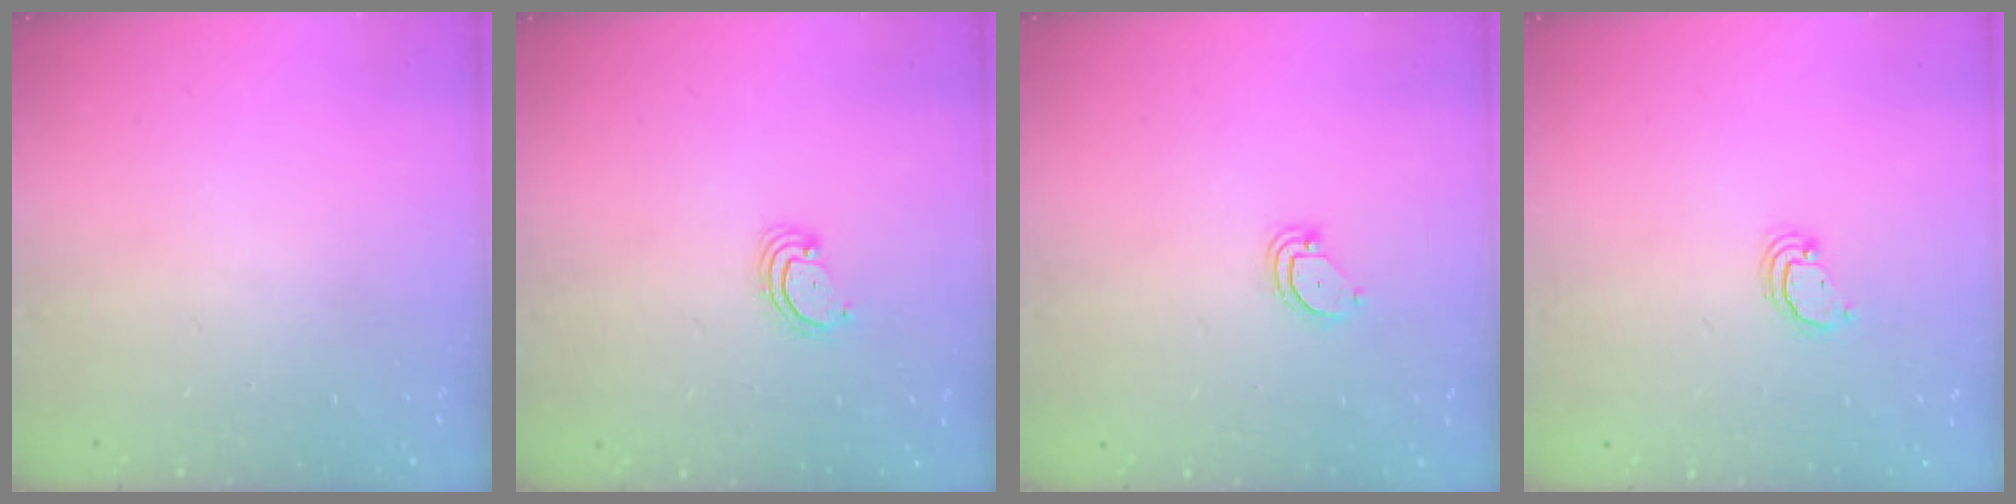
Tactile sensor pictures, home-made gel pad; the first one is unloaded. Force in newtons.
{"total": 2.8, "press": 2.8, "slide": 0.2}
{"total": 2.9, "press": 2.9, "slide": 0.2}
{"total": 2.4, "press": 2.4, "slide": 0.2}